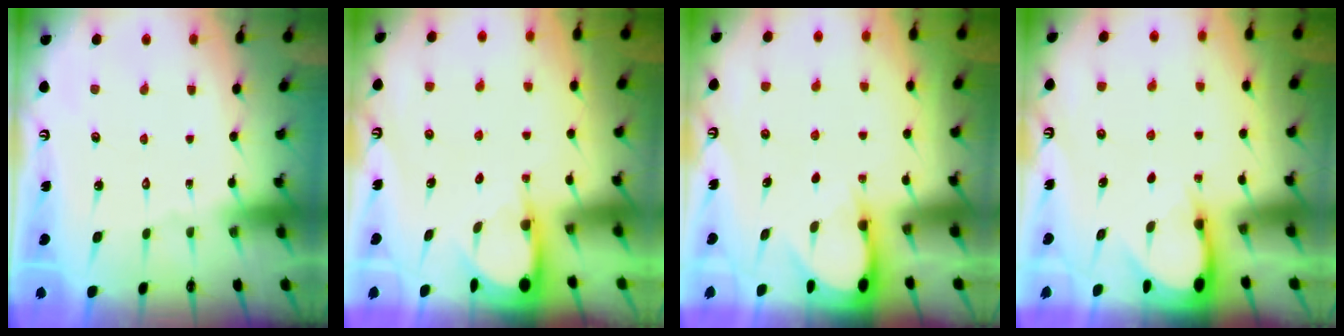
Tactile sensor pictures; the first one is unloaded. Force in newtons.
{"total": 3.4, "press": 3.4, "slide": 0.3}
{"total": 2.9, "press": 2.9, "slide": 0.3}
{"total": 3.6, "press": 3.6, "slide": 0.2}